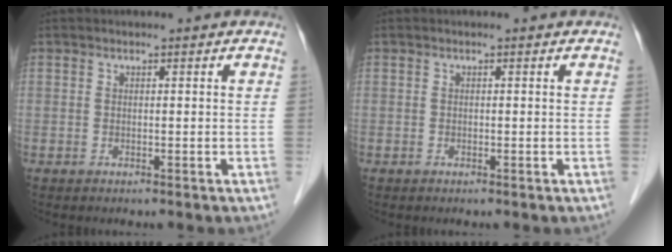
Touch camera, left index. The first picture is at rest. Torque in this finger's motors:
{"motor_torque": [-0.05, 0.12, -0.03, -0.01]}